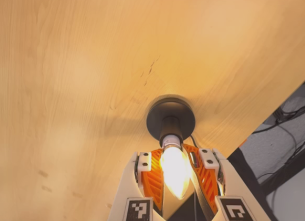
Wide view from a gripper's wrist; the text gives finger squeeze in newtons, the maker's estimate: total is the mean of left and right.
{"total": 11.8, "left": 14.6, "right": 8.9}